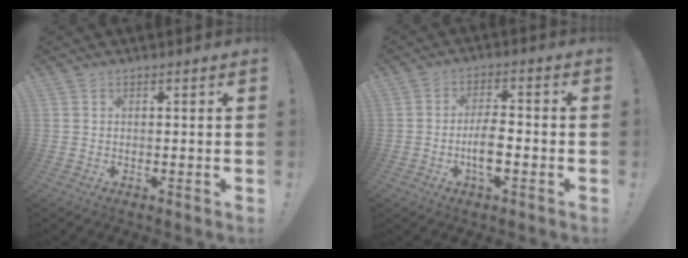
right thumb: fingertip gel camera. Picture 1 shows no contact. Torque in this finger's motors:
{"motor_torque": [1.73, 1.32, 0.60, -0.55, 0.37]}